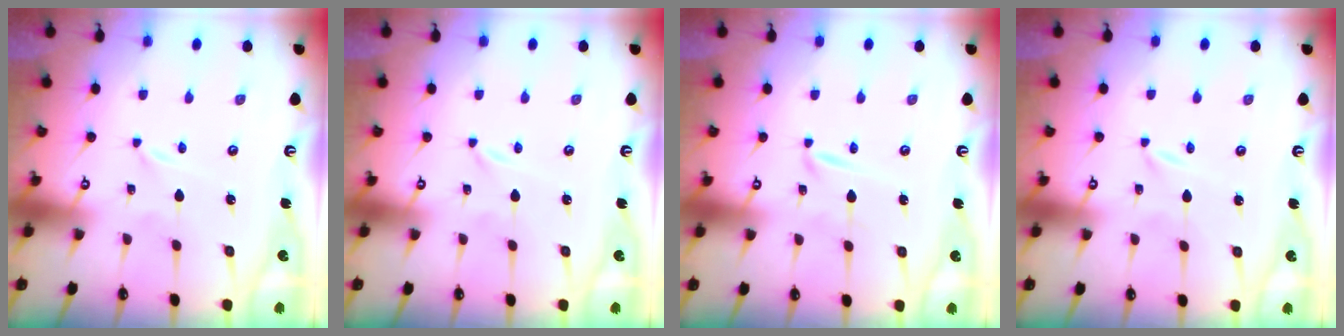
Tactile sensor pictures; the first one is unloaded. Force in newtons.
{"total": 0.0}
{"total": 3.1, "press": 3.1, "slide": 0.2}
{"total": 0.0}